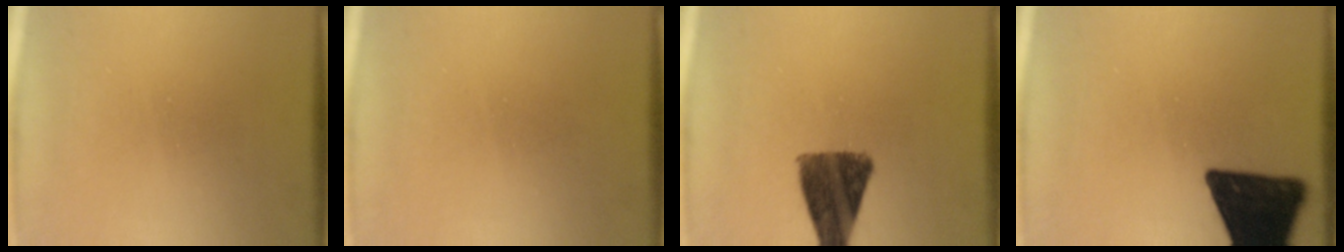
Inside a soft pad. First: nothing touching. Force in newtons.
{"total": 1.7}
{"total": 10.7}
{"total": 16.3}